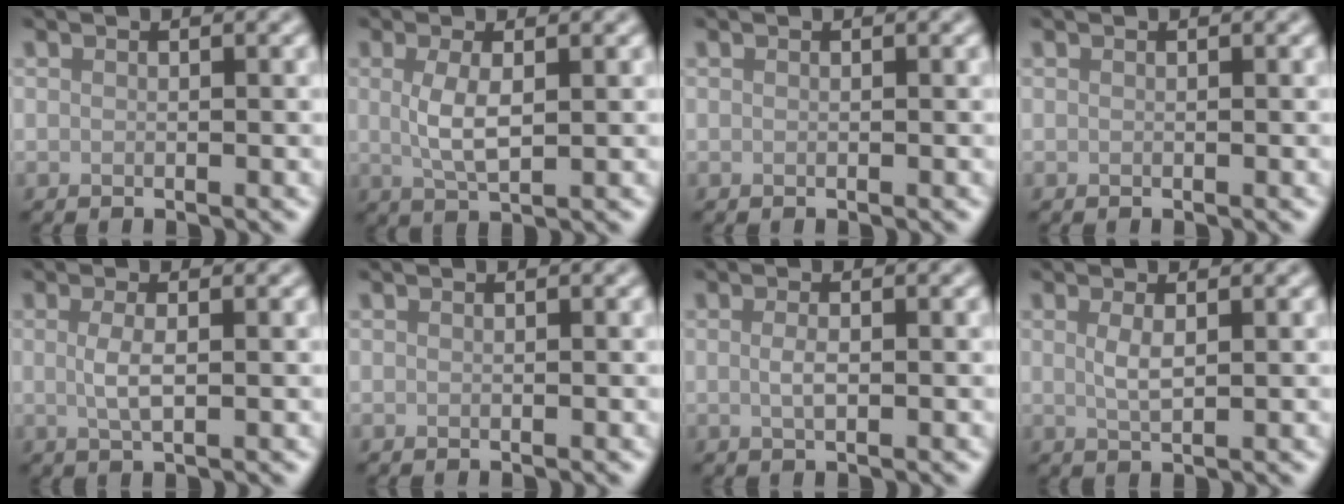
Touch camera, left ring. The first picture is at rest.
{"total": 2.9, "force": [0.4, 0.9, 2.7], "torque": [-0.059, -0.003, 0.010]}
{"total": 0.0}
{"total": 0.0}
{"total": 2.0, "force": [0.1, 0.6, 1.9], "torque": [-0.039, 0.000, 0.001]}
{"total": 0.0}
{"total": 1.3, "force": [0.0, 0.4, 1.2], "torque": [-0.024, -0.001, -0.001]}
{"total": 1.6, "force": [0.4, 0.5, 1.5], "torque": [-0.030, -0.003, 0.011]}